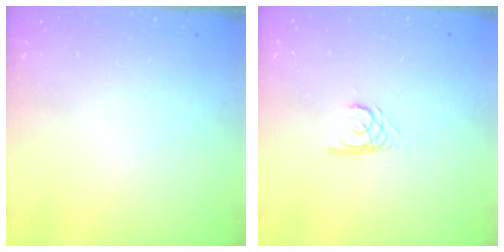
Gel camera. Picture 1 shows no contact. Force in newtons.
{"total": 2.4, "press": 2.4, "slide": 0.2}